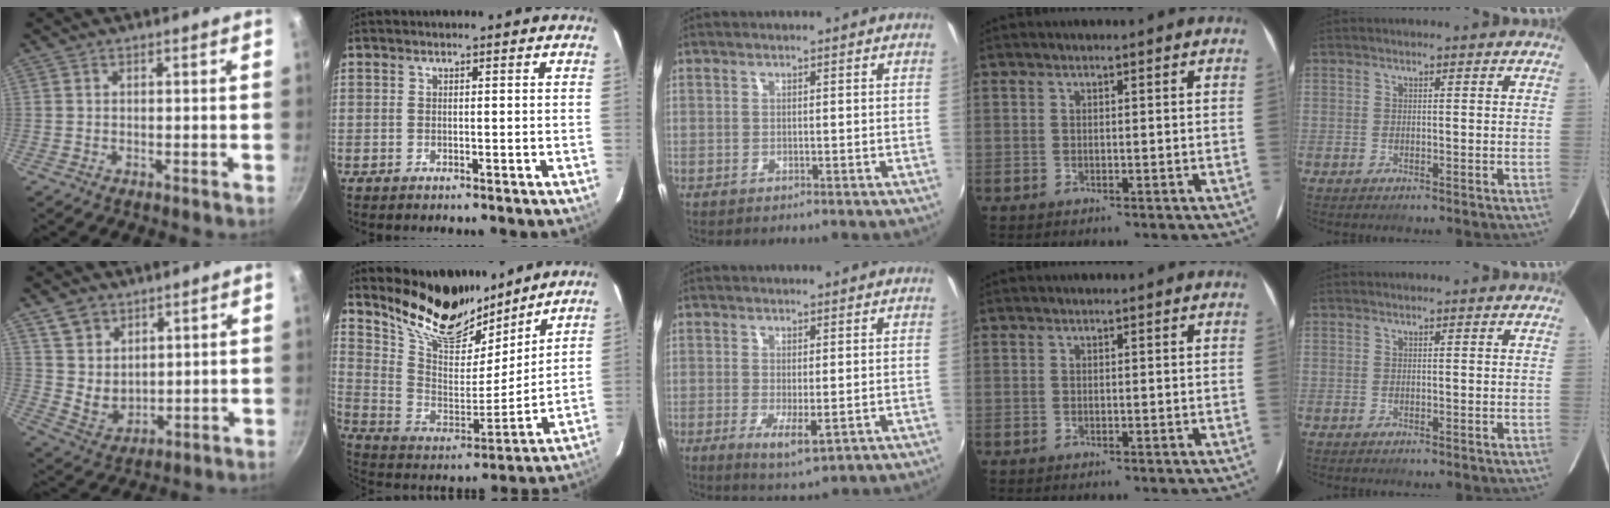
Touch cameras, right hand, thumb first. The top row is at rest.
{"thumb": {"total": 8.1, "force": [4.3, 6.0, 3.3], "torque": [-0.032, -0.017, 0.093]}, "index": {"total": 18.7, "force": [15.3, 7.0, 8.1], "torque": [-0.173, -0.005, 0.281]}, "middle": {"total": 4.7, "force": [-1.2, 1.3, 4.4], "torque": [-0.084, -0.017, -0.017]}}